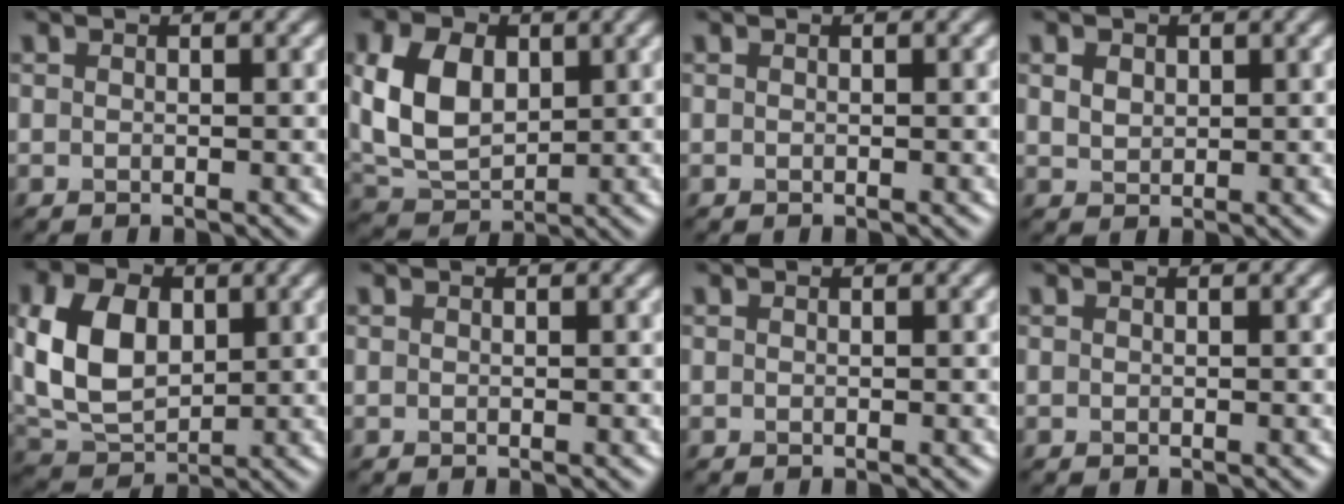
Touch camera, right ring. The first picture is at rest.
{"total": 7.5, "force": [1.4, 5.1, 5.4], "torque": [-0.123, 0.007, 0.023]}
{"total": 0.0}
{"total": 1.6, "force": [0.7, 1.2, 0.8], "torque": [-0.018, 0.000, 0.015]}
{"total": 8.7, "force": [1.4, 6.0, 6.2], "torque": [-0.148, 0.007, 0.021]}
{"total": 0.0}
{"total": 0.0}
{"total": 0.0}